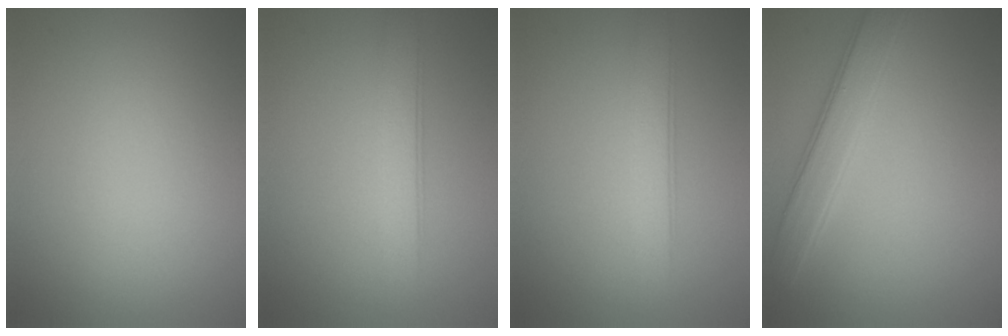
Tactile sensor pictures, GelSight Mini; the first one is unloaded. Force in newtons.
{"total": 2.7, "press": 2.7, "slide": 0.0}
{"total": 2.7, "press": 2.7, "slide": 0.0}
{"total": 3.6, "press": 3.6, "slide": 0.1}